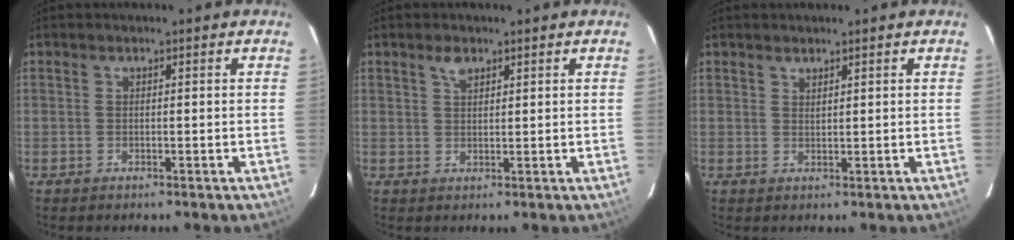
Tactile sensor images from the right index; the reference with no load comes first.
{"total": 2.2, "force": [1.4, 1.1, 1.2], "torque": [-0.021, 0.006, 0.027]}
{"total": 1.1, "force": [1.0, 0.3, 0.3], "torque": [-0.005, 0.001, 0.019]}